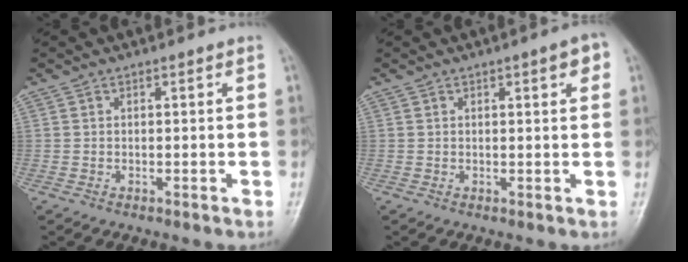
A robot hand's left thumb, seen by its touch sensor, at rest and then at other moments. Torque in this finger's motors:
{"motor_torque": [0.10, 0.10, 0.16, 0.16, 0.01]}